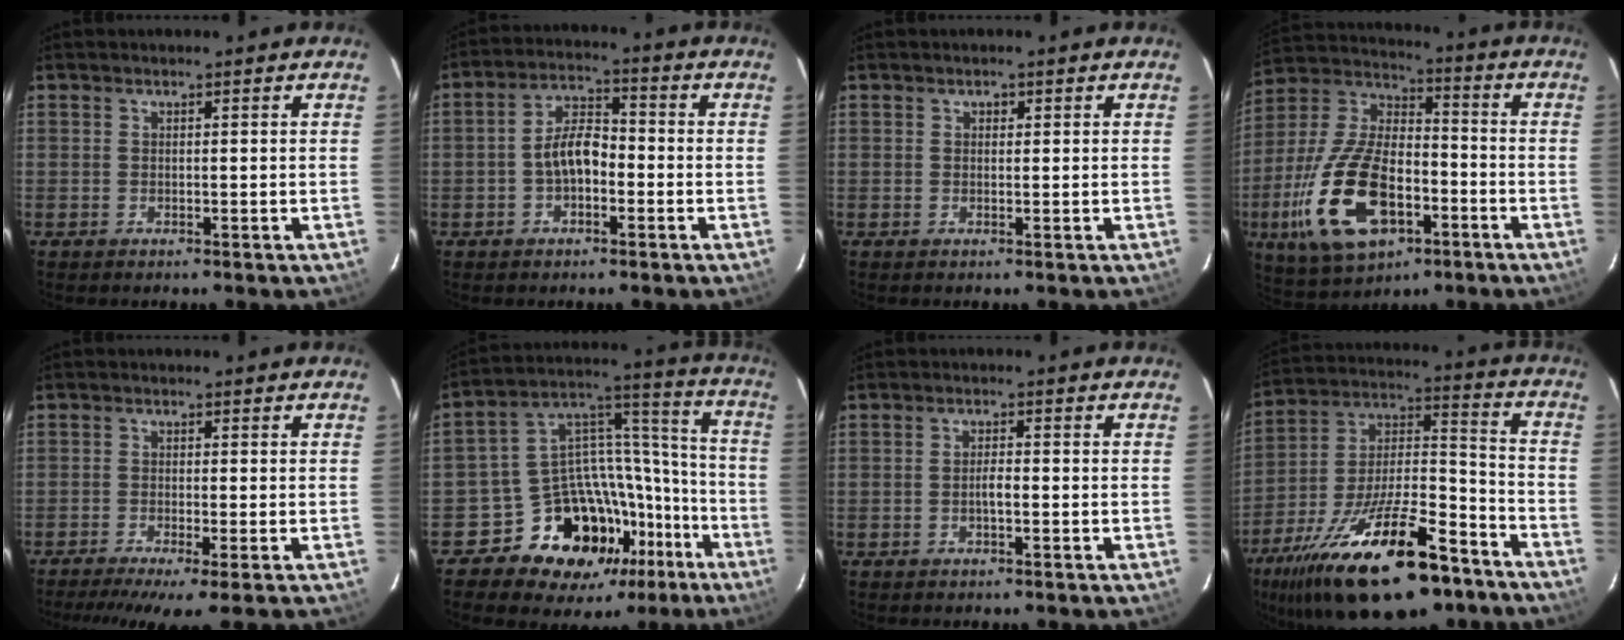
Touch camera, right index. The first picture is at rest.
{"total": 6.6, "force": [-1.8, 3.7, 5.1], "torque": [-0.098, 0.020, -0.029]}
{"total": 0.8, "force": [0.2, 0.7, 0.2], "torque": [-0.001, 0.004, 0.003]}
{"total": 21.2, "force": [-8.1, 10.9, 16.3], "torque": [-0.354, -0.013, -0.138]}
{"total": 6.7, "force": [-4.9, -0.4, 4.5], "torque": [-0.094, -0.022, -0.081]}
{"total": 21.3, "force": [-14.0, 13.8, 8.2], "torque": [-0.138, 0.081, -0.195]}
{"total": 1.7, "force": [-0.6, 0.5, 1.5], "torque": [-0.027, 0.002, -0.012]}
{"total": 28.1, "force": [-18.0, 10.4, 18.9], "torque": [-0.347, -0.012, -0.278]}